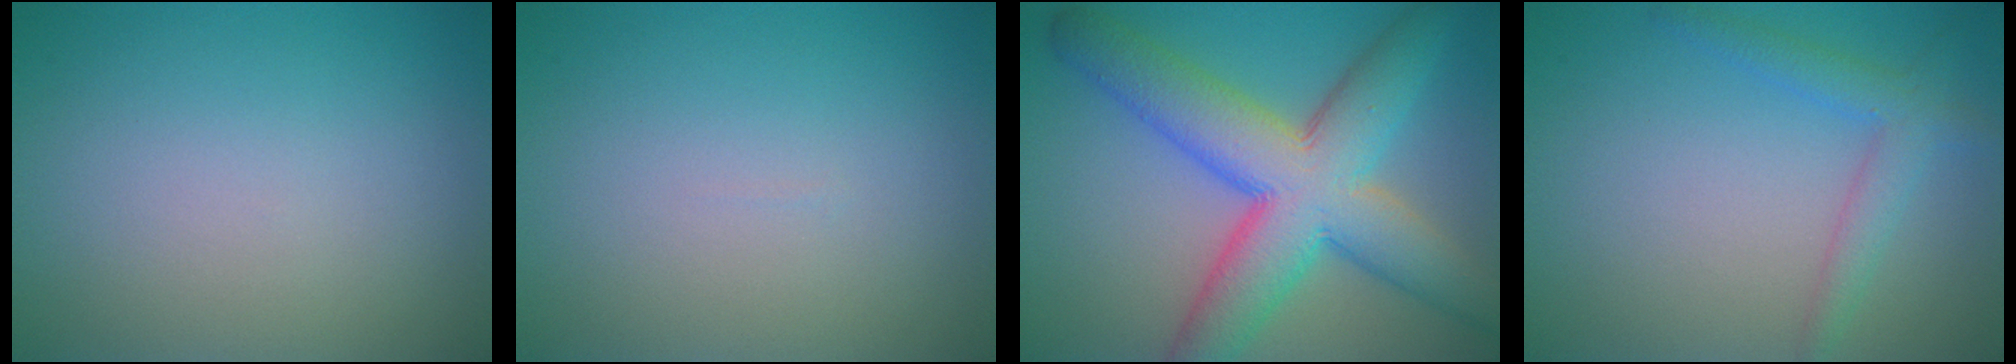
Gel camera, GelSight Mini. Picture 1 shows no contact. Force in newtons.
{"total": 0.0}
{"total": 10.7, "press": 10.7, "slide": 0.3}
{"total": 2.7, "press": 2.7, "slide": 0.1}